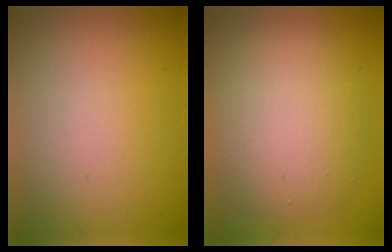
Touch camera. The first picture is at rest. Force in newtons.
{"total": 5.8, "press": 5.8, "slide": 0.2}